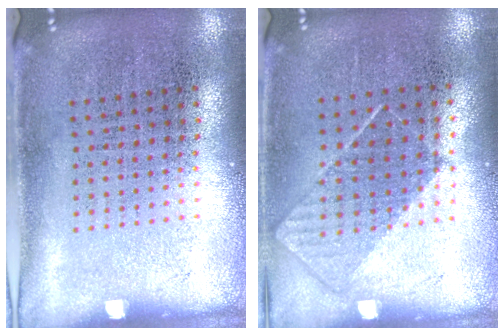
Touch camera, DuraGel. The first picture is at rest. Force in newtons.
{"total": 0.8, "press": 0.7, "slide": 0.5}